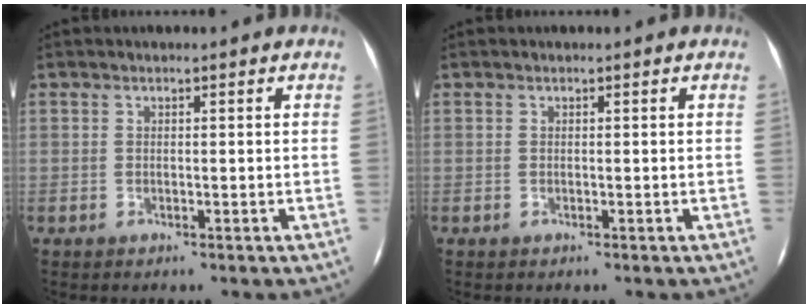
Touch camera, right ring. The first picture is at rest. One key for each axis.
{"total": 0.0}